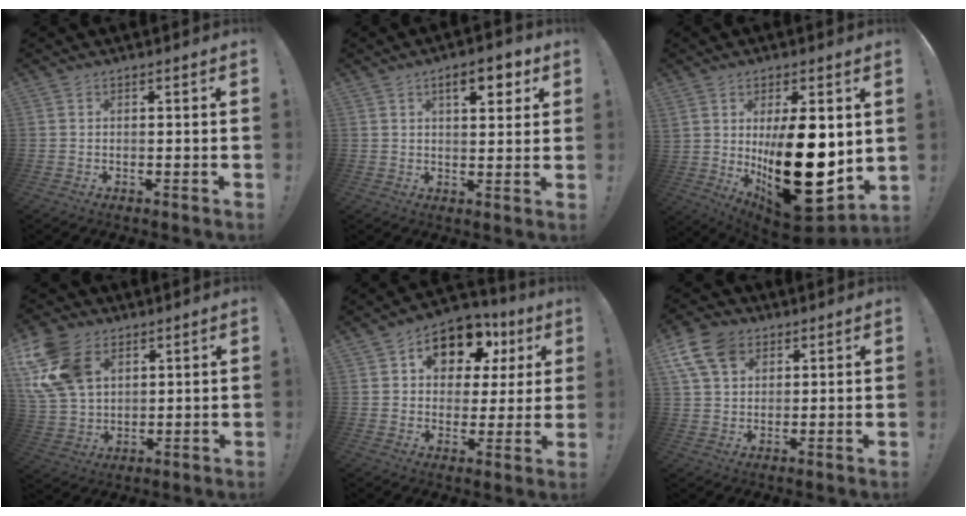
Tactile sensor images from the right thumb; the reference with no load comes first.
{"total": 8.0, "force": [3.9, 3.3, 6.1], "torque": [-0.070, -0.010, 0.058]}
{"total": 23.5, "force": [1.2, 12.0, 20.1], "torque": [-0.316, -0.041, 0.042]}
{"total": 17.6, "force": [7.1, 12.5, 10.1], "torque": [-0.208, -0.023, 0.139]}
{"total": 12.5, "force": [6.3, 8.6, 6.6], "torque": [-0.098, -0.037, 0.114]}
{"total": 11.9, "force": [5.8, 8.3, 6.2], "torque": [-0.109, -0.019, 0.115]}